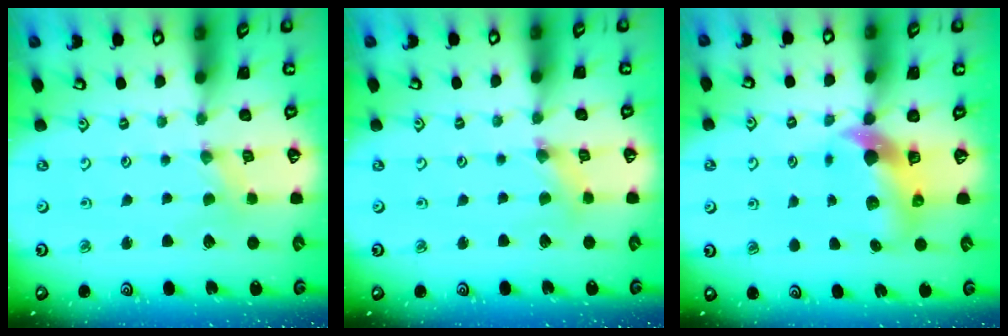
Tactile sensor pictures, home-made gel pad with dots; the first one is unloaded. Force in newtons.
{"total": 2.0, "press": 2.0, "slide": 0.3}
{"total": 7.3, "press": 7.1, "slide": 1.3}